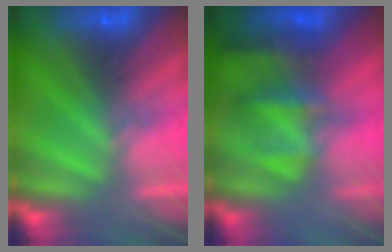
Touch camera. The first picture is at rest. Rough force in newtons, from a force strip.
{"total": 4.7}